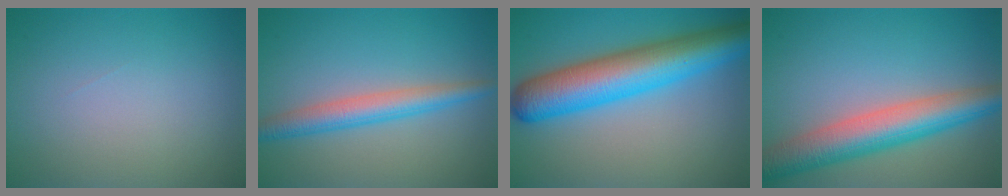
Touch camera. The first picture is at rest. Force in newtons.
{"total": 3.8, "press": 3.8, "slide": 0.1}
{"total": 9.8, "press": 9.8, "slide": 0.3}
{"total": 7.2, "press": 7.2, "slide": 0.3}